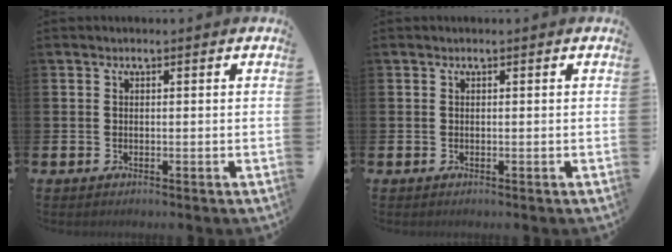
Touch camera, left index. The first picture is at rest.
{"total": 0.0}